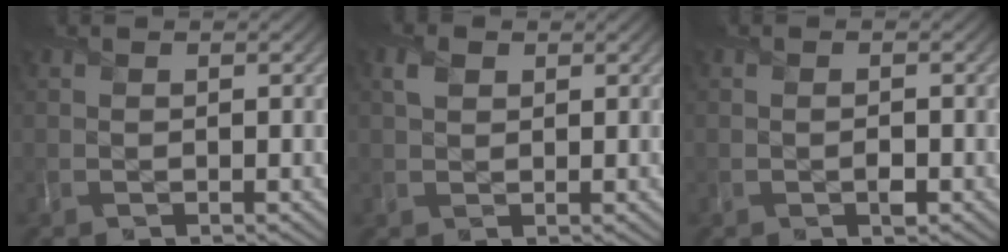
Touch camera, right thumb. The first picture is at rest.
{"total": 1.7, "force": [0.8, 1.2, 0.8], "torque": [-0.024, 0.004, 0.015]}
{"total": 0.8, "force": [-0.5, 0.4, 0.5], "torque": [-0.009, -0.003, -0.008]}